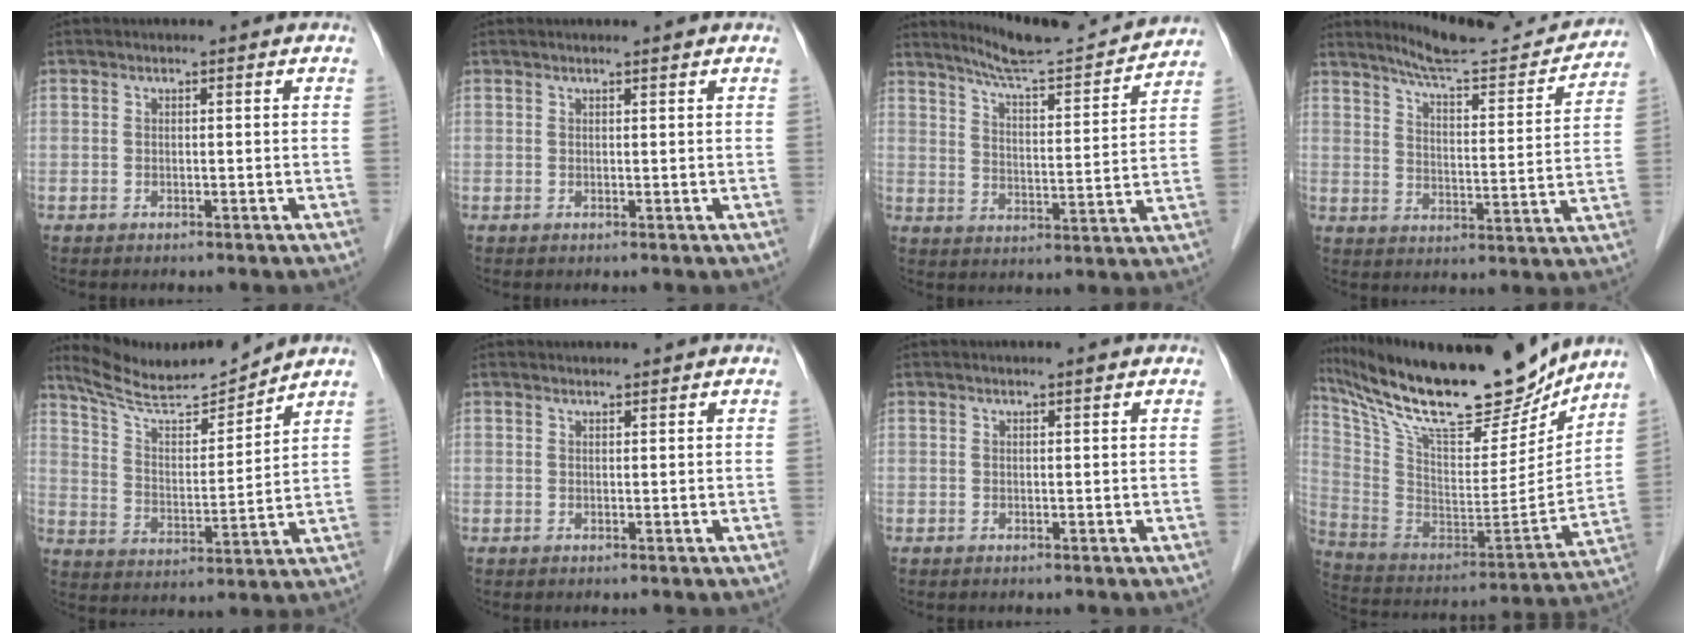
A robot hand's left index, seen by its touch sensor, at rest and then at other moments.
{"total": 1.2, "force": [1.0, 0.0, 0.7], "torque": [-0.011, 0.008, 0.016]}
{"total": 13.8, "force": [13.2, -0.1, 4.0], "torque": [-0.067, -0.009, 0.193]}
{"total": 14.9, "force": [14.2, 1.0, 4.1], "torque": [-0.062, -0.027, 0.195]}
{"total": 10.6, "force": [10.4, 0.0, 2.2], "torque": [-0.048, -0.002, 0.192]}
{"total": 0.9, "force": [0.9, -0.1, 0.1], "torque": [-0.005, 0.007, 0.018]}
{"total": 0.8, "force": [0.6, -0.1, 0.5], "torque": [-0.013, 0.001, 0.012]}
{"total": 25.6, "force": [21.5, 6.2, 12.4], "torque": [-0.235, -0.013, 0.349]}